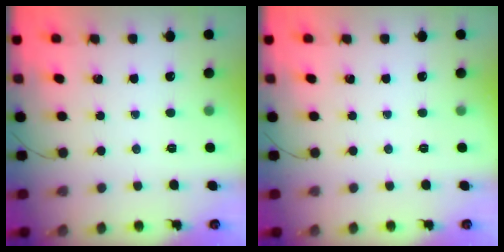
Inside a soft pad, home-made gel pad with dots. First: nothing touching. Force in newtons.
{"total": 0.0}